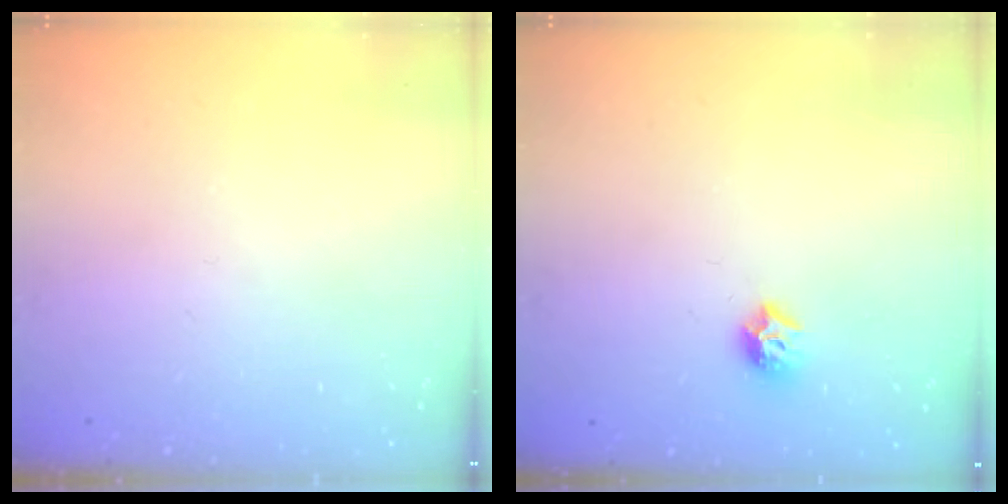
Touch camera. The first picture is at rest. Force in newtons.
{"total": 7.5, "press": 7.5, "slide": 0.6}